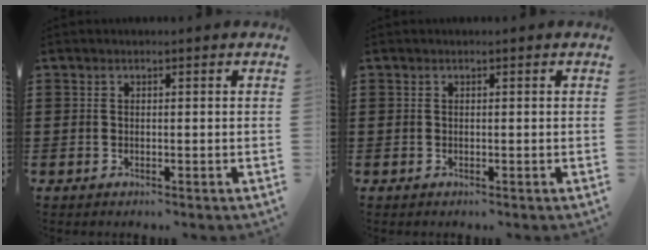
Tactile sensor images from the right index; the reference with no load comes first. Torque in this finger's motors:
{"motor_torque": [1.46, 0.67, 0.00, 0.00]}